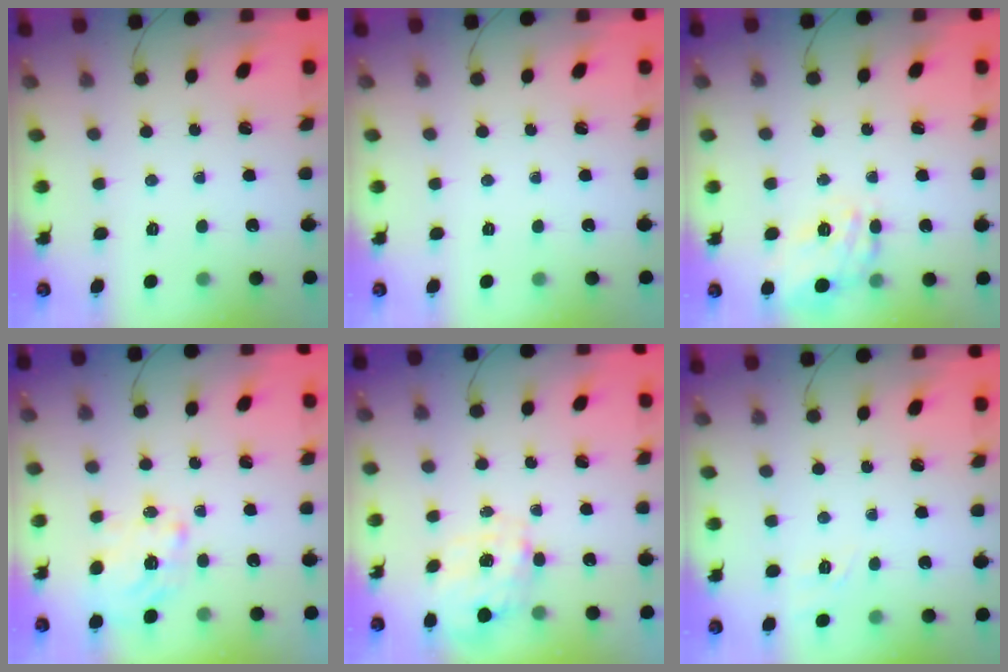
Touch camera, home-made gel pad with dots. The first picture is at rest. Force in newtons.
{"total": 0.0}
{"total": 16.9, "press": 16.8, "slide": 1.5}
{"total": 2.4, "press": 2.4, "slide": 0.3}
{"total": 3.9, "press": 3.8, "slide": 0.9}
{"total": 1.6, "press": 0.2, "slide": 1.6}